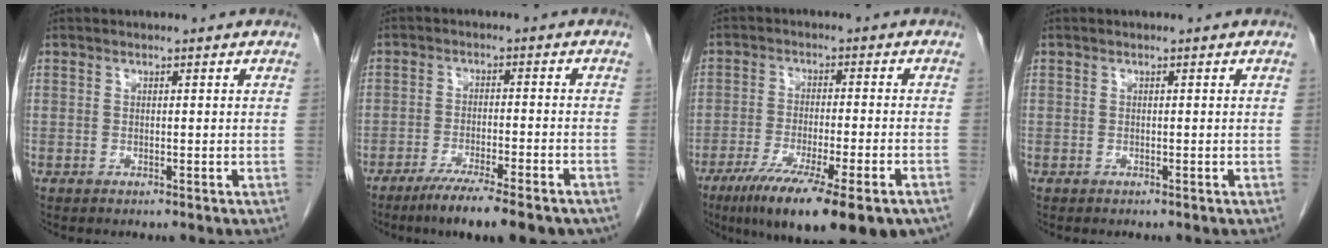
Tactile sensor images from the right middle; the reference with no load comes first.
{"total": 13.2, "force": [-10.1, 1.6, 8.4], "torque": [-0.104, -0.021, -0.150]}
{"total": 19.2, "force": [-13.0, 2.5, 13.9], "torque": [-0.176, -0.042, -0.199]}
{"total": 0.0}